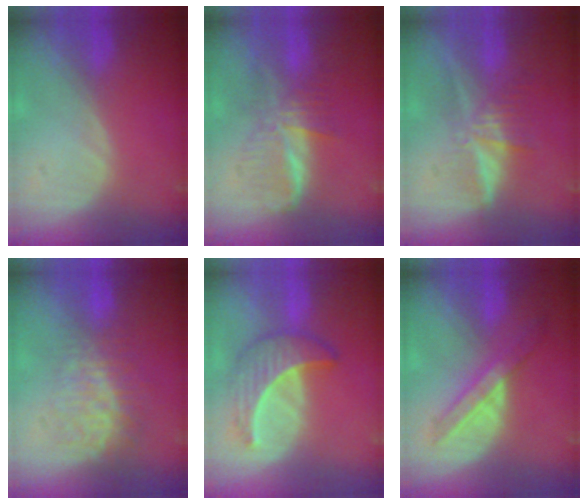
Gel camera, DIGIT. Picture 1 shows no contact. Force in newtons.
{"total": 6.2, "press": 6.2, "slide": 0.4}
{"total": 5.8, "press": 5.5, "slide": 2.0}
{"total": 8.7, "press": 7.4, "slide": 4.6}
{"total": 6.9, "press": 6.2, "slide": 3.0}
{"total": 5.8, "press": 5.5, "slide": 1.9}